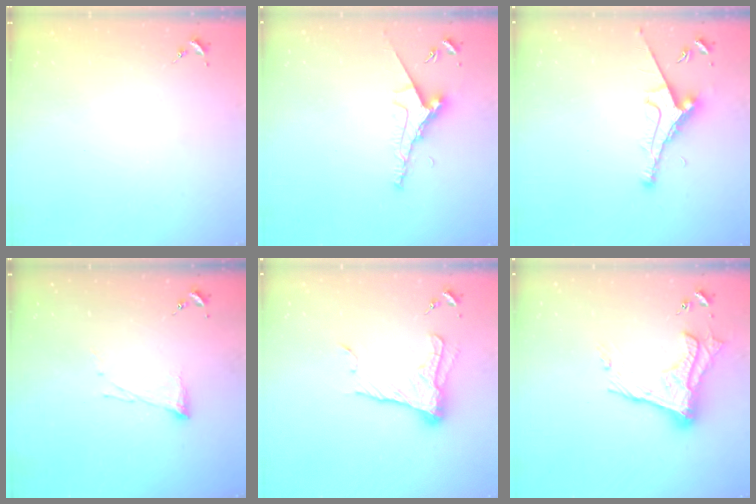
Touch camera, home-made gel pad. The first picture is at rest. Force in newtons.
{"total": 9.0, "press": 9.0, "slide": 0.8}
{"total": 9.1, "press": 9.0, "slide": 1.3}
{"total": 5.2, "press": 5.2, "slide": 0.1}
{"total": 14.9, "press": 14.8, "slide": 1.3}
{"total": 17.8, "press": 17.8, "slide": 1.0}